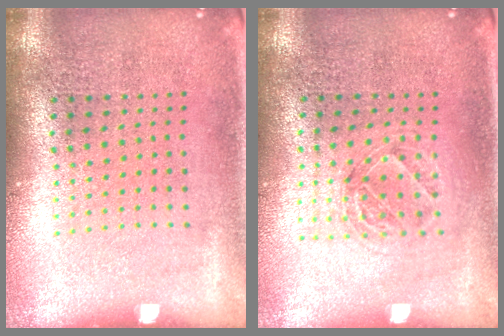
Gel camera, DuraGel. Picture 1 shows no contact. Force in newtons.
{"total": 1.1, "press": 1.1, "slide": 0.4}